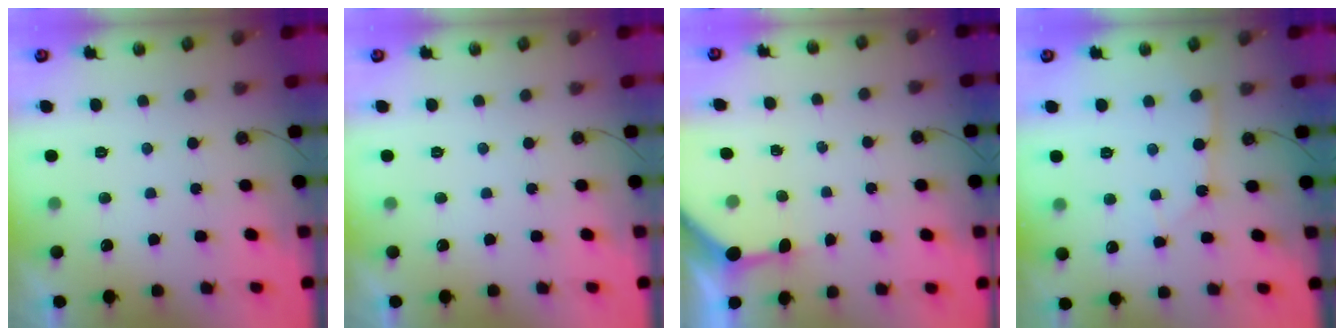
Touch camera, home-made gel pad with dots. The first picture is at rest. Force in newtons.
{"total": 0.0}
{"total": 3.8, "press": 3.8, "slide": 0.4}
{"total": 2.6, "press": 2.6, "slide": 0.2}